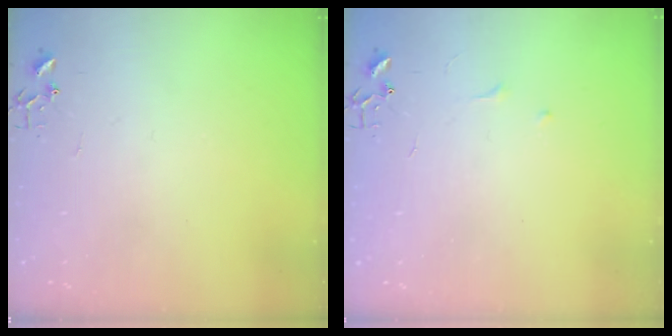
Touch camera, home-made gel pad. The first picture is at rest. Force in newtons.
{"total": 4.7, "press": 4.7, "slide": 0.7}